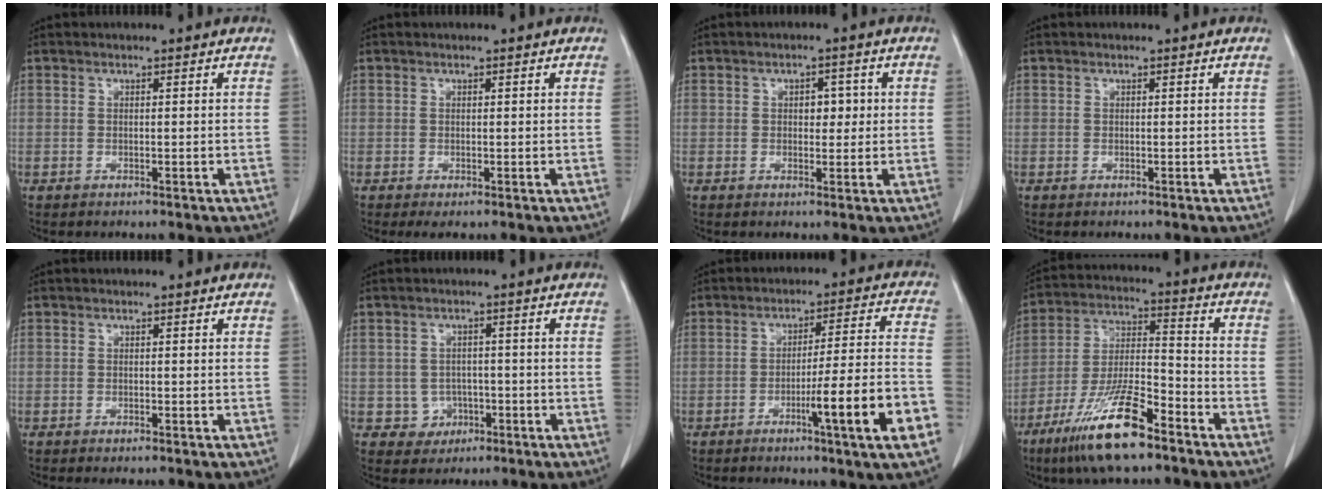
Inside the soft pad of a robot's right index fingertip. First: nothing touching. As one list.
[{"total": 1.1, "force": [-0.2, 0.6, 0.9], "torque": [-0.015, -0.003, -0.001]}, {"total": 2.8, "force": [0.4, 1.6, 2.2], "torque": [-0.027, 0.006, 0.006]}, {"total": 0.0}, {"total": 0.7, "force": [-0.5, 0.1, 0.4], "torque": [-0.008, -0.002, -0.007]}, {"total": 3.6, "force": [-1.0, 3.5, 0.1], "torque": [0.010, 0.014, -0.008]}, {"total": 13.3, "force": [-5.4, -0.8, 12.1], "torque": [-0.178, -0.003, -0.080]}, {"total": 14.6, "force": [-9.6, 2.5, 10.8], "torque": [-0.216, -0.024, -0.177]}]